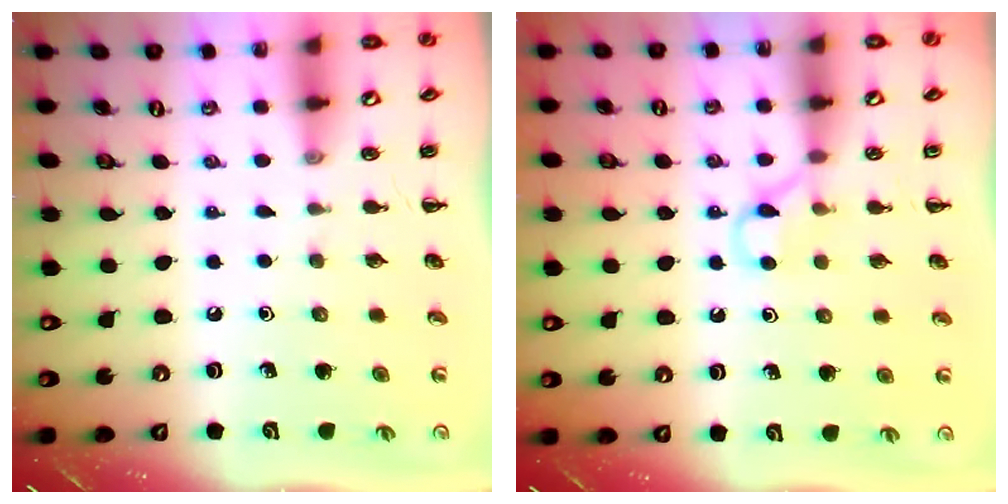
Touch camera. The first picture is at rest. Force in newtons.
{"total": 5.4, "press": 5.2, "slide": 1.4}